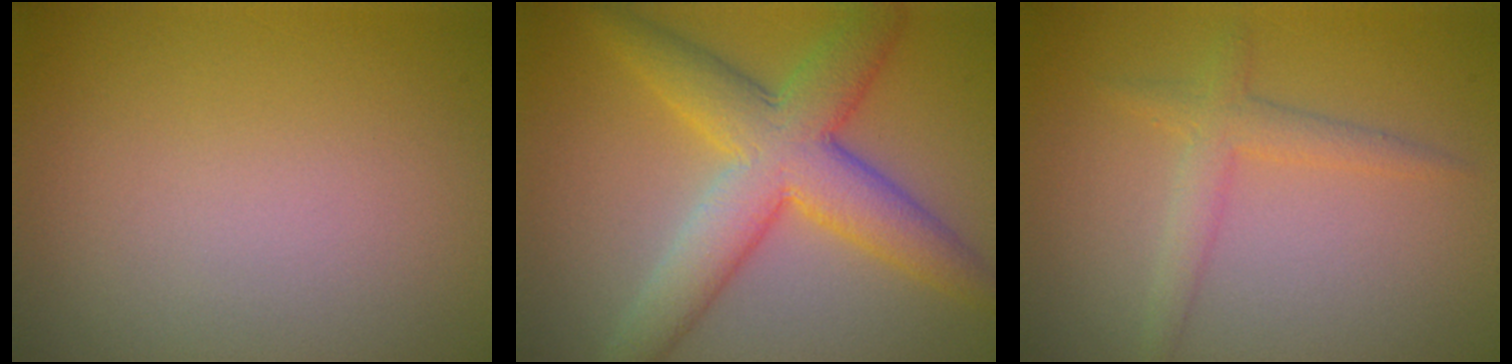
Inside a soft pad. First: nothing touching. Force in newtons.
{"total": 7.8, "press": 7.8, "slide": 0.1}
{"total": 2.3, "press": 2.3, "slide": 0.2}